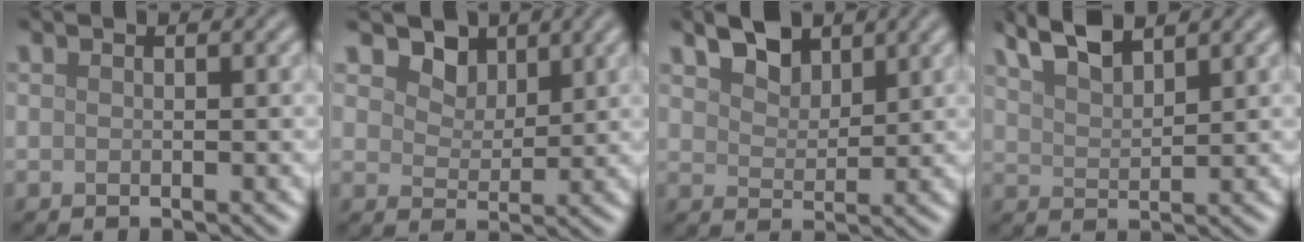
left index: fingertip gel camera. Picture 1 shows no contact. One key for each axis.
{"total": 3.4, "fx": 2.4, "fy": 2.1, "fz": 1.3, "tx": -0.039, "ty": -0.015, "tz": 0.042}
{"total": 3.7, "fx": 2.6, "fy": 1.9, "fz": 1.8, "tx": -0.042, "ty": 0.006, "tz": 0.044}
{"total": 4.2, "fx": 3.4, "fy": 1.0, "fz": 2.2, "tx": -0.047, "ty": 0.011, "tz": 0.064}